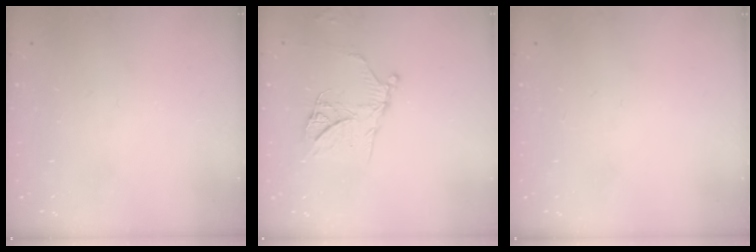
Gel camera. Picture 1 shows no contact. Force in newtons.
{"total": 13.6, "press": 13.5, "slide": 1.3}
{"total": 0.0}